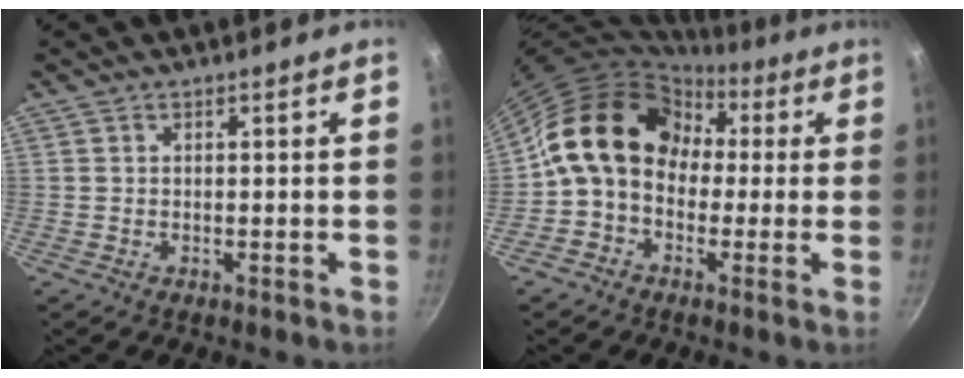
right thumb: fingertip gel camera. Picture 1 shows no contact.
{"total": 14.7, "force": [1.3, 11.8, 8.7], "torque": [-0.110, 0.041, -0.003]}